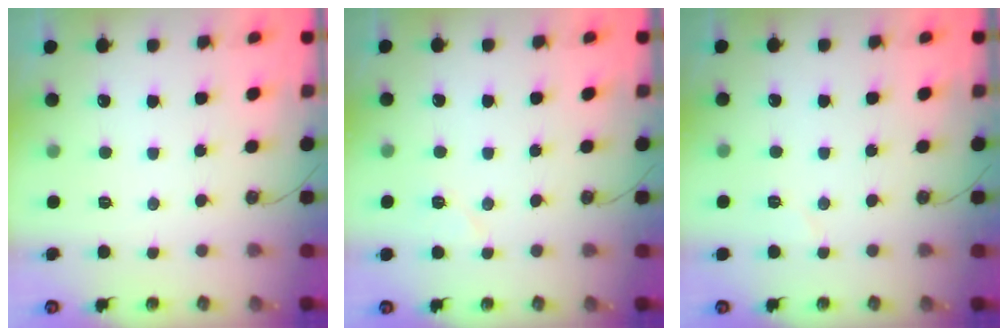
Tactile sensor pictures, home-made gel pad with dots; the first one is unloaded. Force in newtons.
{"total": 4.6, "press": 4.5, "slide": 1.1}
{"total": 4.6, "press": 4.1, "slide": 2.0}